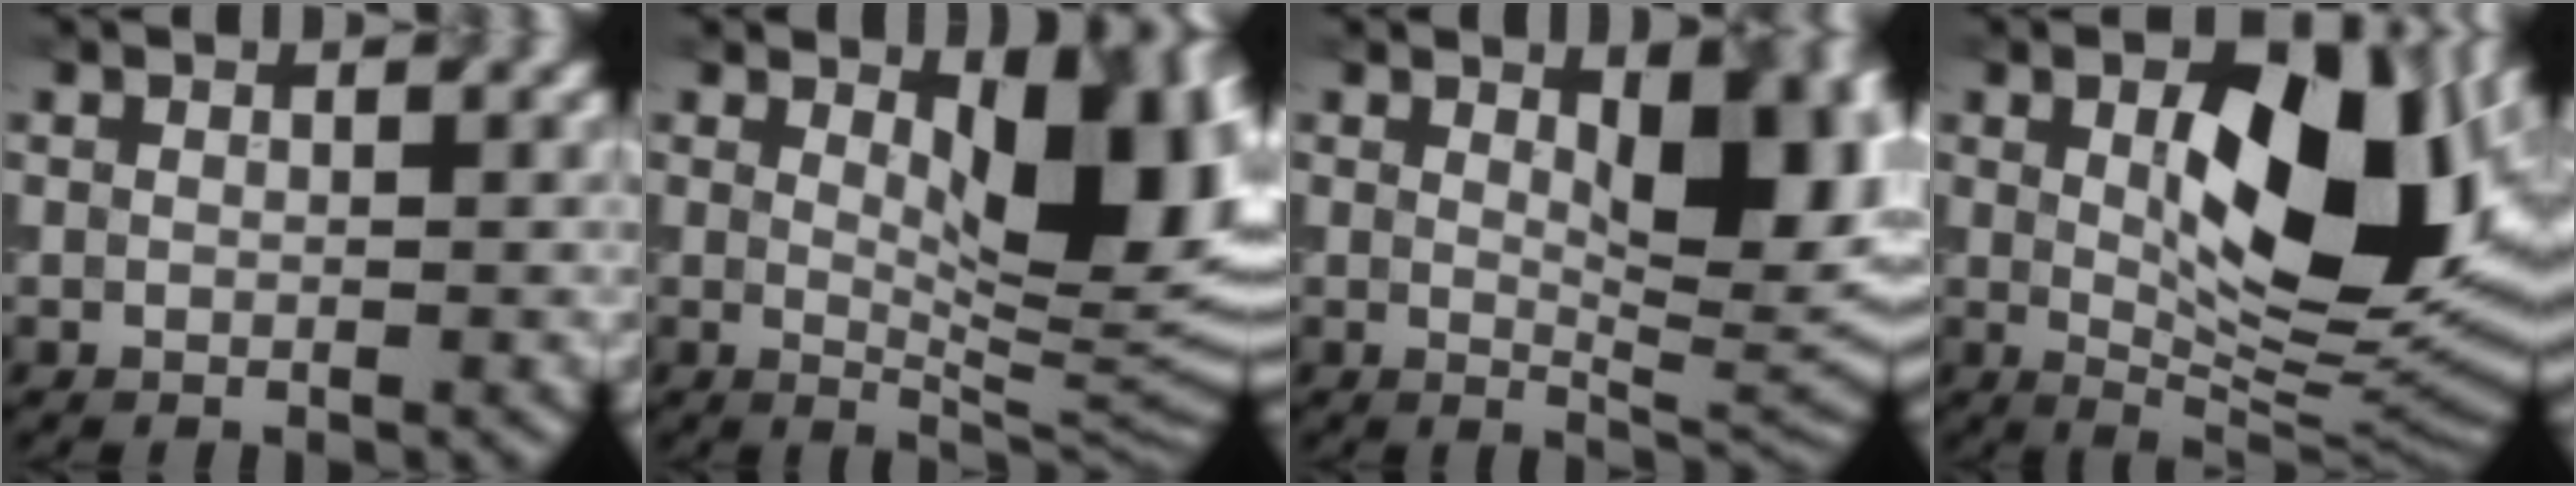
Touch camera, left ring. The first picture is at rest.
{"total": 9.4, "force": [2.7, 3.7, 8.3], "torque": [-0.108, -0.010, 0.046]}
{"total": 9.1, "force": [2.2, 3.7, 8.0], "torque": [-0.104, -0.001, 0.040]}
{"total": 13.5, "force": [2.8, 5.8, 11.9], "torque": [-0.155, 0.000, 0.046]}